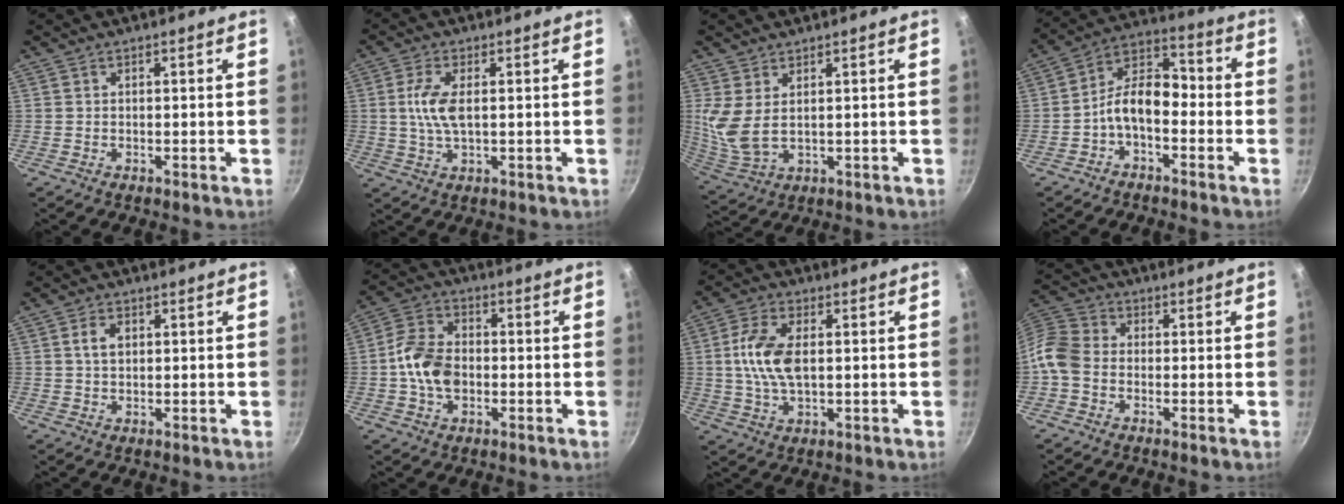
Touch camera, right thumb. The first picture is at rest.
{"total": 6.4, "force": [0.7, 2.7, 5.8], "torque": [-0.129, 0.002, 0.015]}
{"total": 7.4, "force": [2.6, 3.6, 5.9], "torque": [-0.124, -0.027, 0.063]}
{"total": 9.3, "force": [-3.1, 5.4, 6.9], "torque": [-0.104, 0.052, -0.071]}
{"total": 3.3, "force": [0.8, 2.2, 2.3], "torque": [-0.036, 0.002, 0.016]}
{"total": 9.7, "force": [-1.3, 6.7, 6.9], "torque": [-0.121, 0.025, -0.032]}
{"total": 9.8, "force": [0.8, 5.2, 8.2], "torque": [-0.164, 0.008, 0.014]}
{"total": 8.0, "force": [-2.3, 6.1, 4.6], "torque": [-0.089, 0.029, -0.069]}